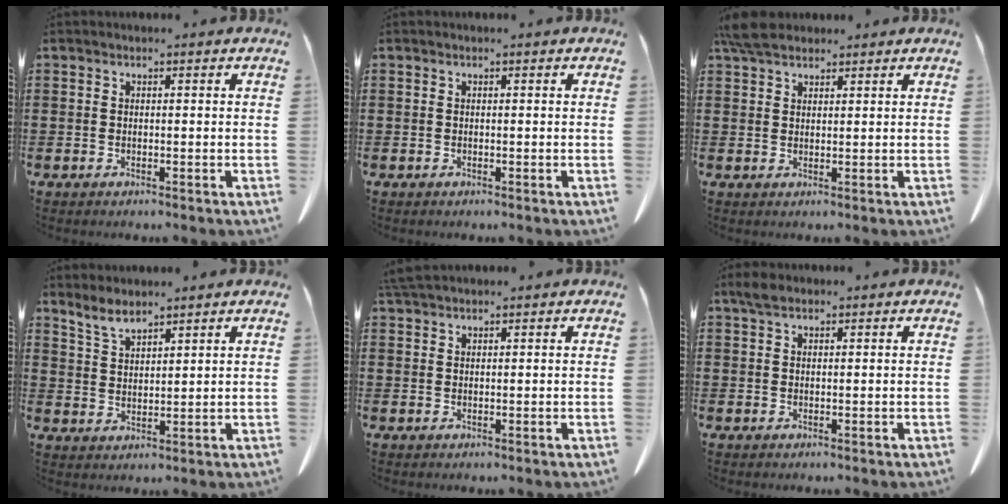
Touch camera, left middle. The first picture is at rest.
{"total": 0.0}
{"total": 4.6, "force": [3.8, 1.6, 2.1], "torque": [-0.043, -0.003, 0.071]}
{"total": 3.8, "force": [3.3, 0.9, 1.6], "torque": [-0.042, -0.007, 0.062]}
{"total": 2.3, "force": [2.1, 0.4, 1.0], "torque": [-0.027, 0.002, 0.041]}
{"total": 2.0, "force": [1.4, 0.9, 1.1], "torque": [-0.027, 0.004, 0.026]}